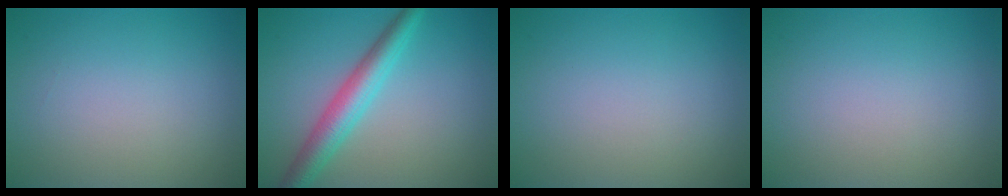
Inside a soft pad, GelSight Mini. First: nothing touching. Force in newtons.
{"total": 4.4, "press": 4.4, "slide": 0.1}
{"total": 0.0}
{"total": 0.0}